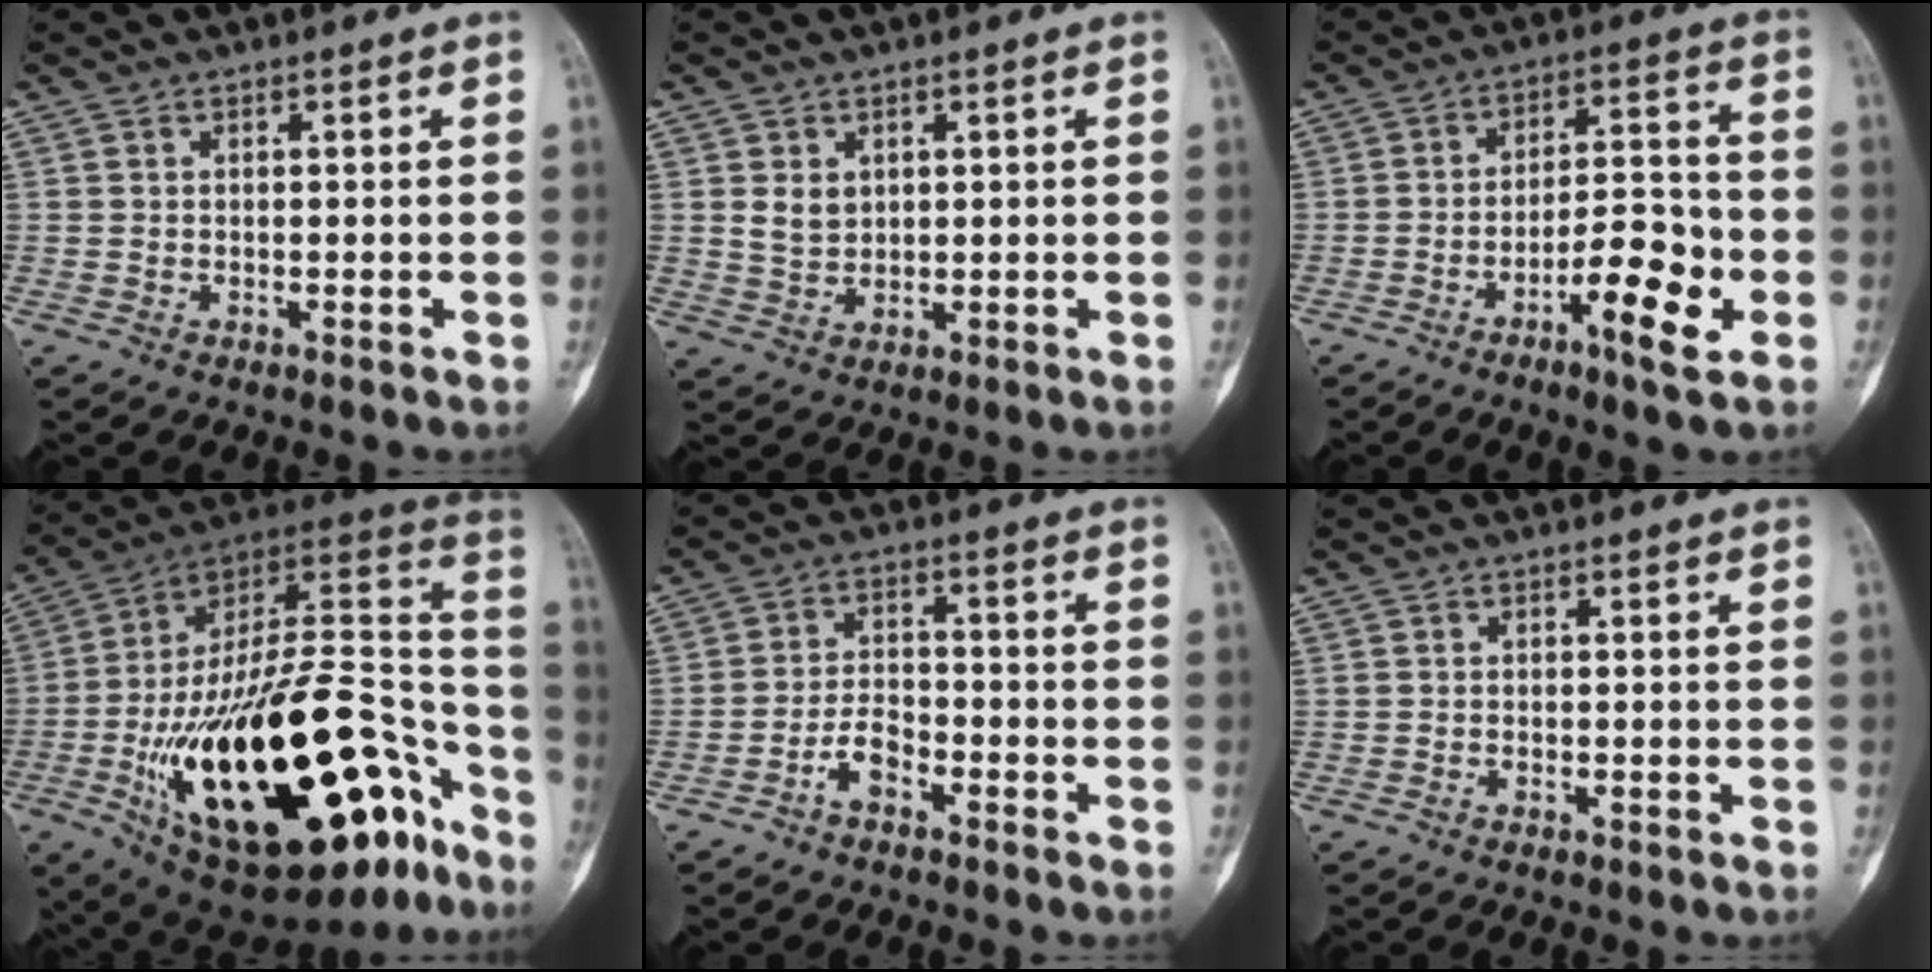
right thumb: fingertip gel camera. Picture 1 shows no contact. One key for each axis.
{"total": 3.6, "fx": 1.1, "fy": 2.8, "fz": 2.0, "tx": -0.022, "ty": -0.010, "tz": 0.027}
{"total": 11.0, "fx": -4.5, "fy": 3.2, "fz": 9.6, "tx": -0.146, "ty": 0.030, "tz": -0.074}
{"total": 42.0, "fx": -16.7, "fy": 18.7, "fz": 33.7, "tx": -0.486, "ty": 0.065, "tz": -0.256}
{"total": 5.1, "fx": -3.2, "fy": 2.6, "fz": 3.0, "tx": -0.050, "ty": 0.030, "tz": -0.064}
{"total": 0.6, "fx": -0.4, "fy": 0.3, "fz": 0.3, "tx": -0.009, "ty": 0.003, "tz": -0.008}